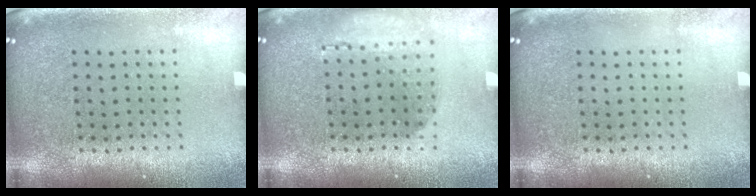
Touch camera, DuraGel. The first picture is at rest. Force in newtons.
{"total": 1.1, "press": 1.1, "slide": 0.2}
{"total": 0.0}